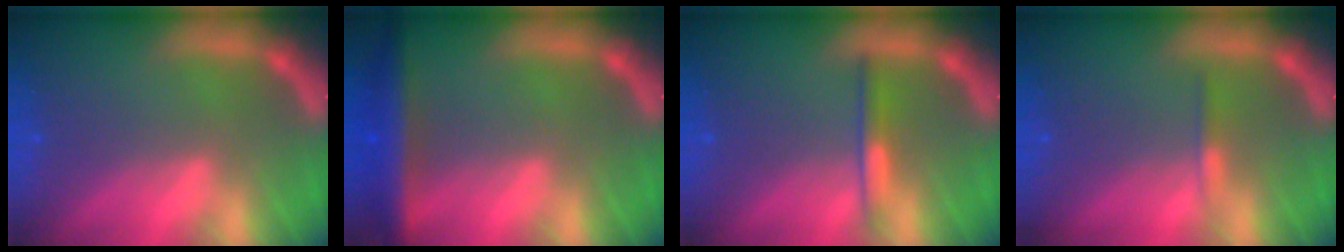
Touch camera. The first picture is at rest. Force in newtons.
{"total": 5.5}
{"total": 2.0}
{"total": 0.9}